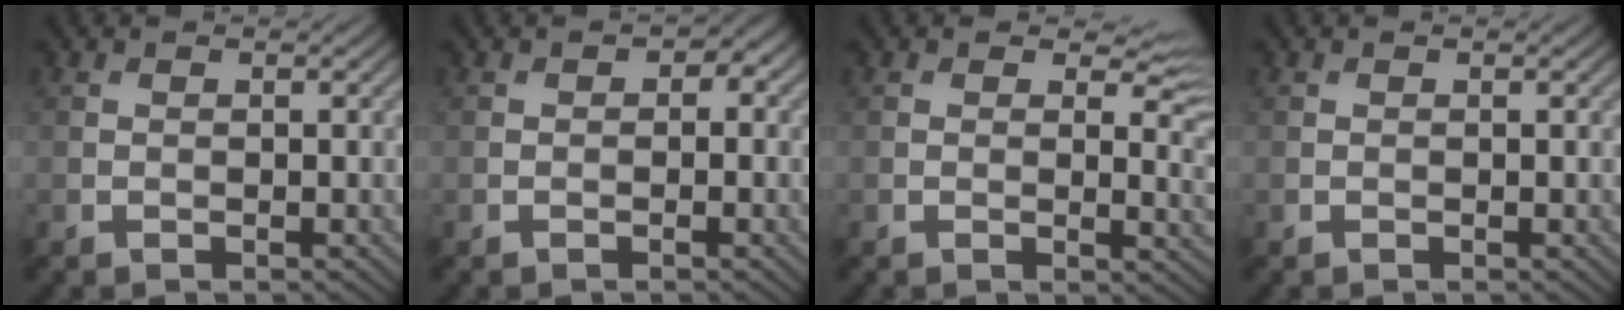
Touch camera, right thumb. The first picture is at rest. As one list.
[{"total": 1.2, "force": [0.0, 0.9, 0.8], "torque": [-0.009, -0.004, -0.003]}, {"total": 4.7, "force": [2.2, 2.1, 3.6], "torque": [-0.046, -0.008, 0.029]}, {"total": 0.0}]